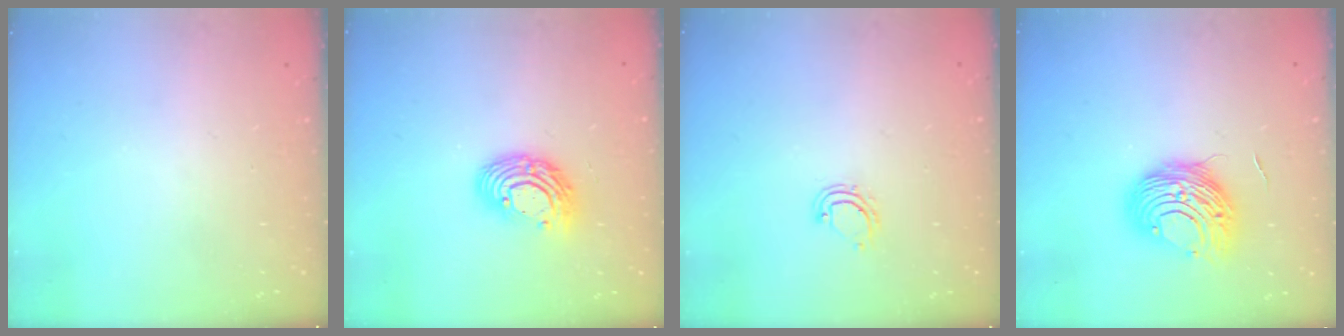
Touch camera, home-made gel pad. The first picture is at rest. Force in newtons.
{"total": 11.3, "press": 11.2, "slide": 1.1}
{"total": 5.0, "press": 5.0, "slide": 0.2}
{"total": 10.6, "press": 10.5, "slide": 1.0}